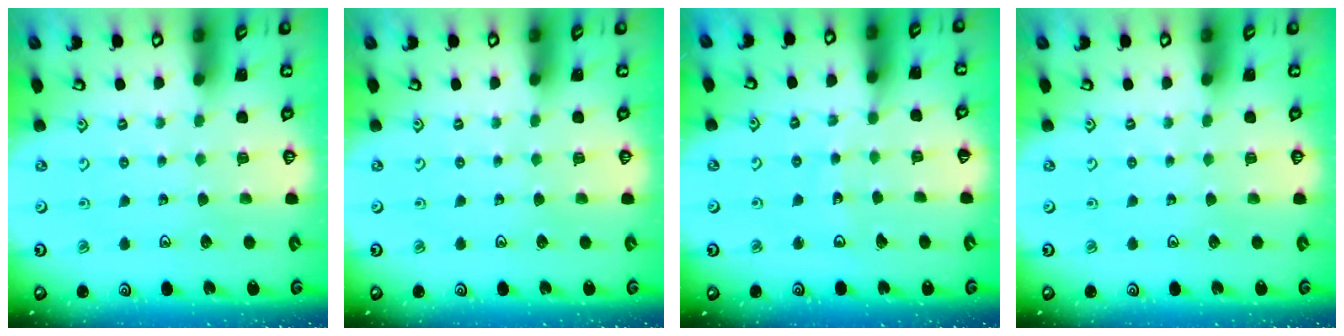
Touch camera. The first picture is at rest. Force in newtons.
{"total": 0.0}
{"total": 6.8, "press": 6.7, "slide": 0.9}
{"total": 0.0}